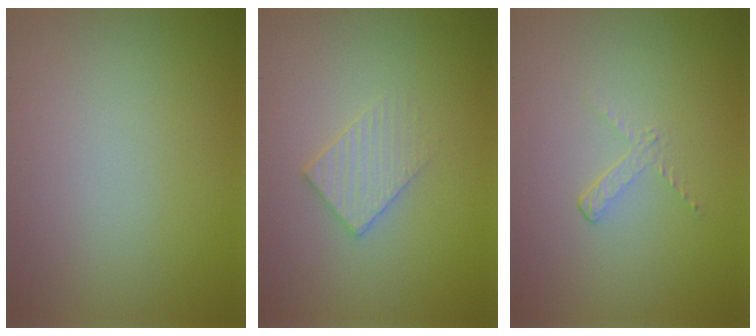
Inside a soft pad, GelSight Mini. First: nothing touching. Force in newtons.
{"total": 2.1, "press": 2.0, "slide": 0.3}
{"total": 1.1, "press": 0.4, "slide": 1.1}